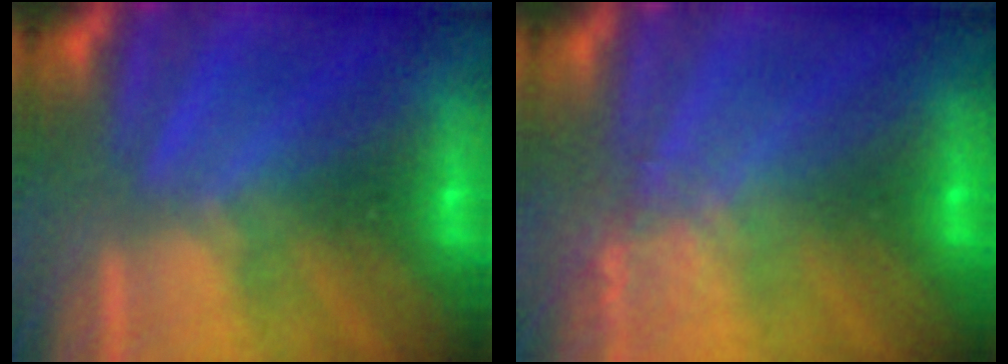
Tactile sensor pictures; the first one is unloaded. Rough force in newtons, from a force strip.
{"total": 2.7}